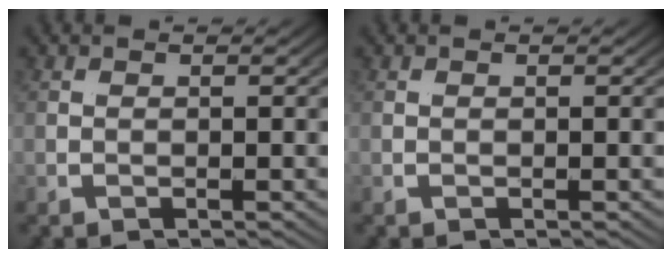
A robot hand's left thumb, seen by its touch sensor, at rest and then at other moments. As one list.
[{"total": 0.0}]